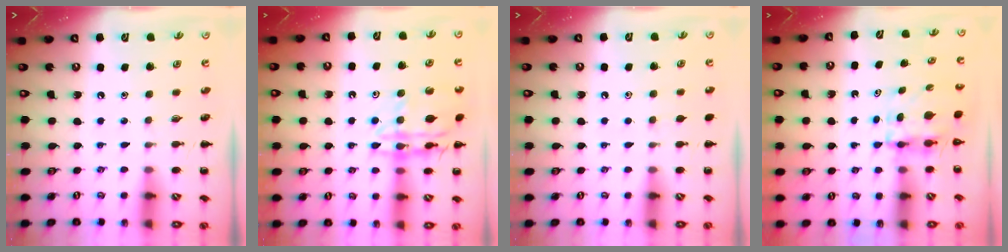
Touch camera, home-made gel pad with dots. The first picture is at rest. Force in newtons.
{"total": 15.4, "press": 15.3, "slide": 1.8}
{"total": 1.5, "press": 1.3, "slide": 0.7}
{"total": 3.9, "press": 3.9, "slide": 0.3}